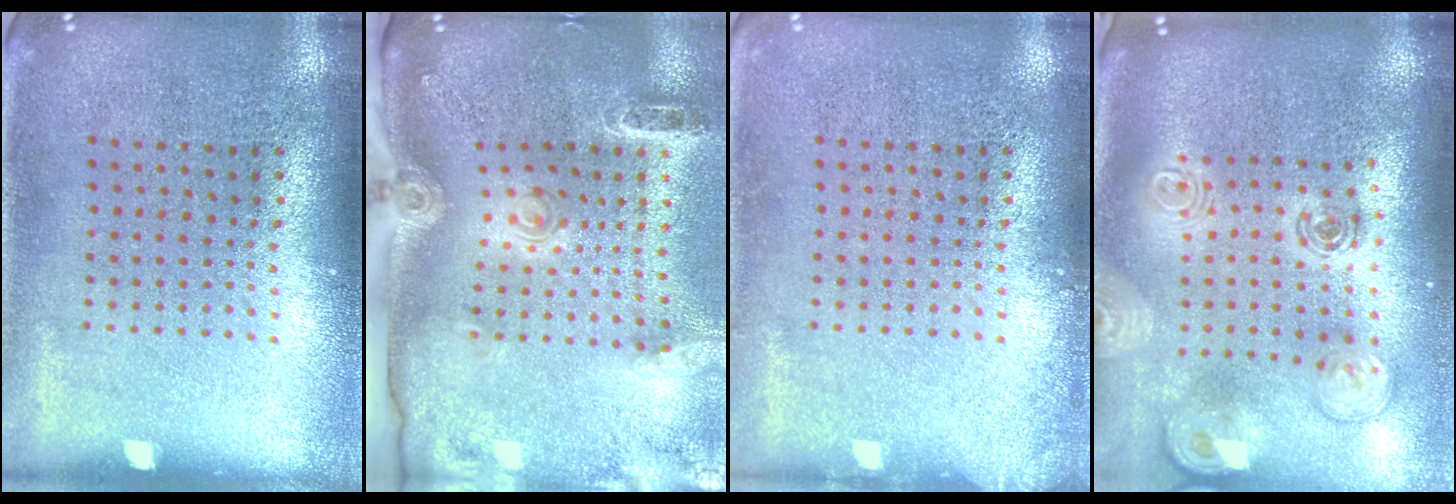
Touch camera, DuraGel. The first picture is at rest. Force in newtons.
{"total": 2.8, "press": 2.1, "slide": 1.9}
{"total": 0.9, "press": 0.9, "slide": 0.1}
{"total": 2.3, "press": 1.8, "slide": 1.5}